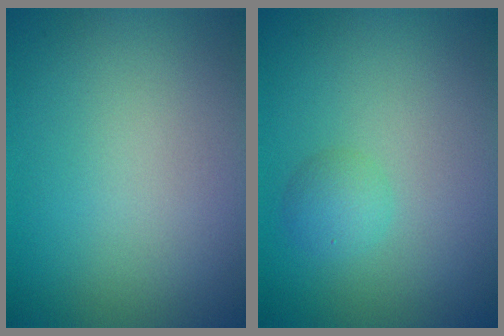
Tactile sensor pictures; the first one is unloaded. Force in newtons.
{"total": 1.6, "press": 1.5, "slide": 0.1}